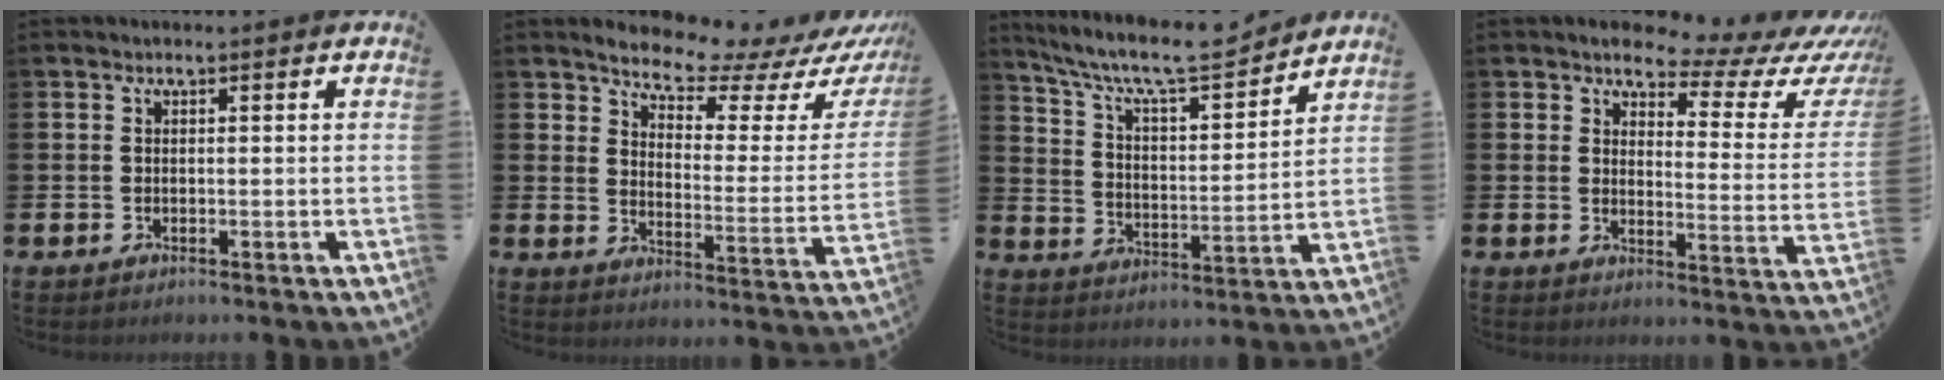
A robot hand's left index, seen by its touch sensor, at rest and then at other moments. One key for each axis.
{"total": 8.6, "fx": 8.2, "fy": 1.1, "fz": 2.4, "tx": -0.062, "ty": -0.068, "tz": 0.140}
{"total": 9.2, "fx": 8.3, "fy": 1.7, "fz": 3.5, "tx": -0.098, "ty": -0.058, "tz": 0.141}
{"total": 5.0, "fx": 4.2, "fy": 1.8, "fz": 2.1, "tx": -0.043, "ty": -0.037, "tz": 0.060}